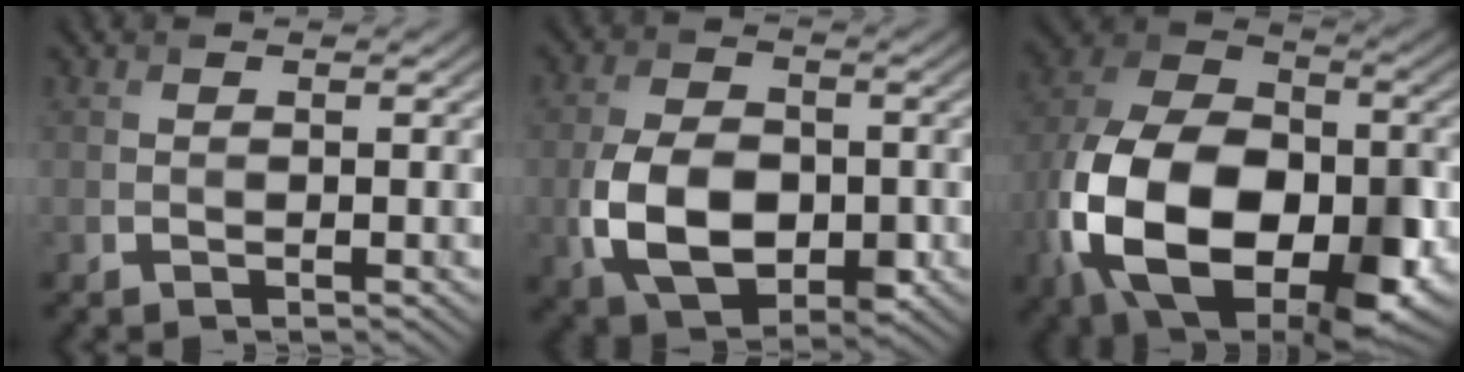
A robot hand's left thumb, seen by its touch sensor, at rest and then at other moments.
{"total": 9.9, "force": [-2.4, 6.4, 7.2], "torque": [-0.156, -0.012, -0.046]}
{"total": 20.3, "force": [-6.5, 12.5, 14.5], "torque": [-0.317, -0.044, -0.112]}